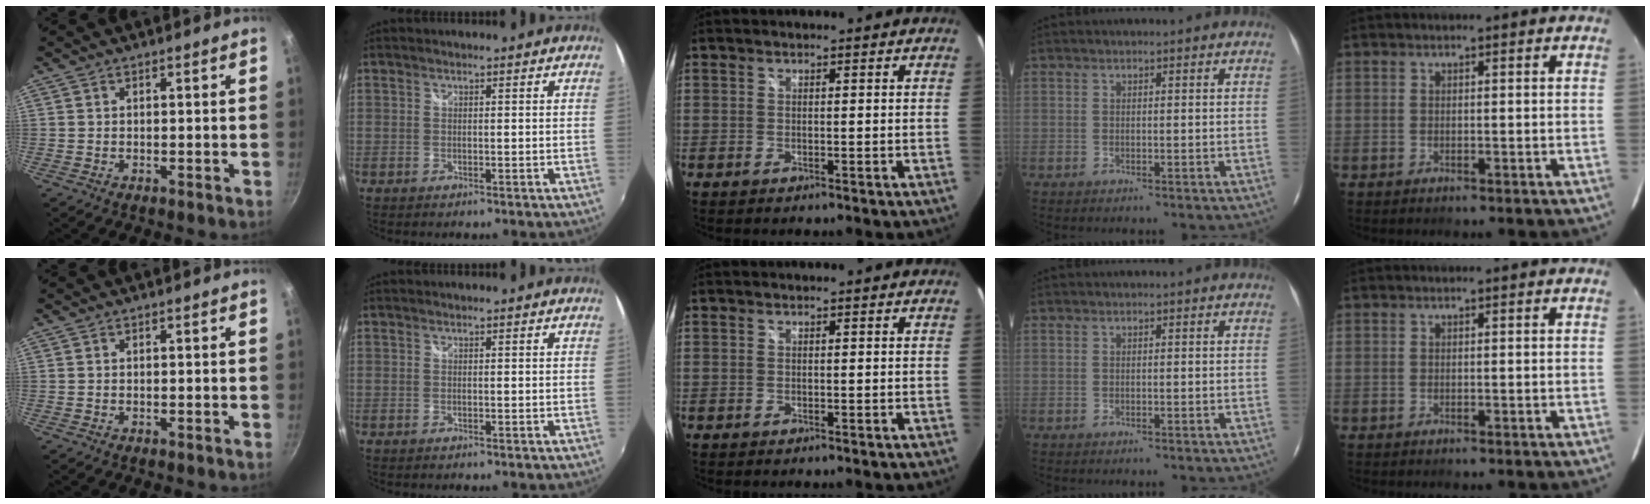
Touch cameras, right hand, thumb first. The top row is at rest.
{}